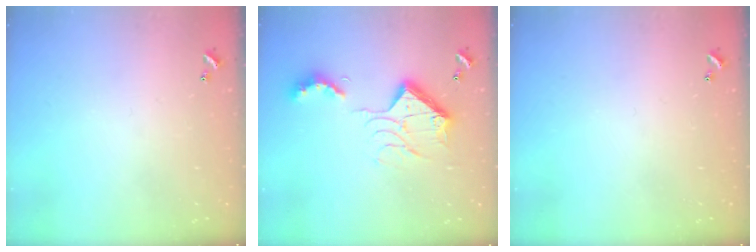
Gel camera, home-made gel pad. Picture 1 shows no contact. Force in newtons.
{"total": 15.7, "press": 15.7, "slide": 1.2}
{"total": 0.0}